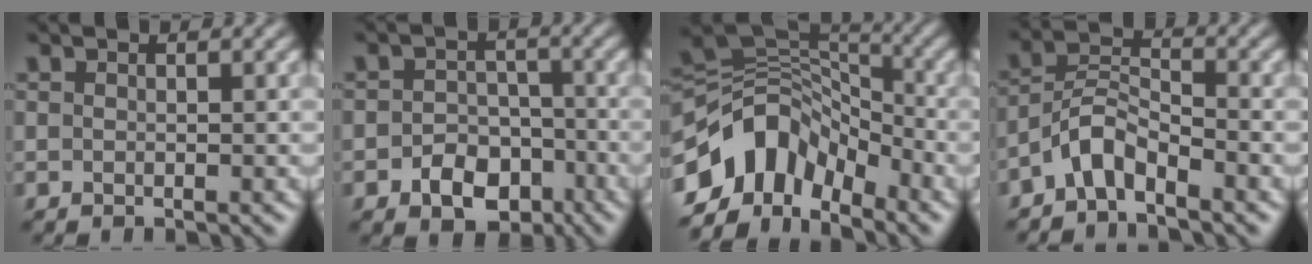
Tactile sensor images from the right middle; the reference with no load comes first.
{"total": 4.6, "force": [-2.3, 3.2, 2.4], "torque": [-0.032, 0.000, -0.039]}
{"total": 8.7, "force": [-4.8, 5.6, 4.8], "torque": [-0.071, 0.012, -0.099]}
{"total": 3.4, "force": [-2.6, 1.2, 1.9], "torque": [-0.036, 0.014, -0.061]}